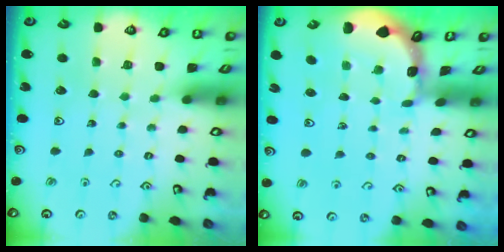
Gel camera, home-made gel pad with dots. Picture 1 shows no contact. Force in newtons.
{"total": 1.0, "press": 1.0, "slide": 0.2}